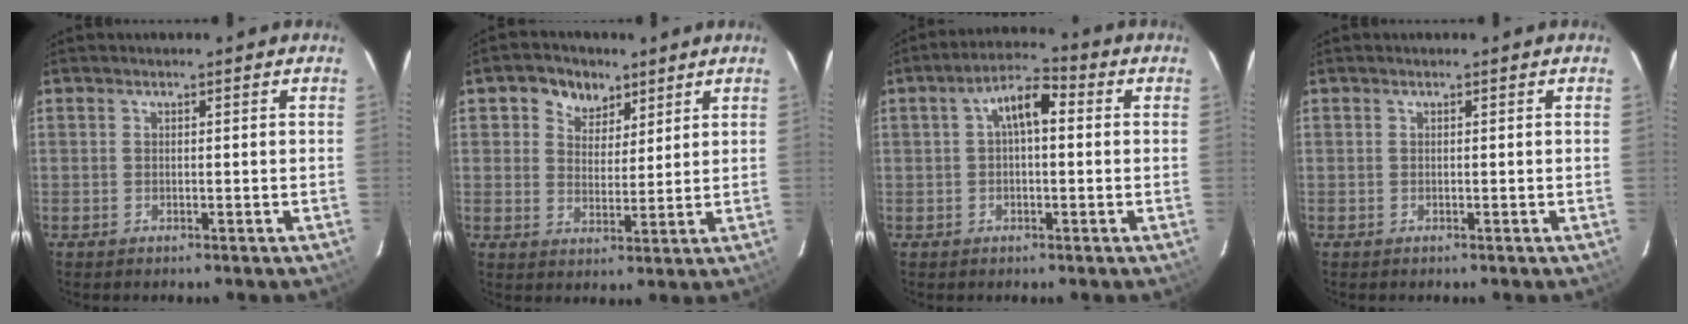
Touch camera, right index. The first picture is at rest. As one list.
[{"total": 6.7, "force": [3.6, 5.1, 2.3], "torque": [-0.041, 0.012, 0.060]}, {"total": 6.4, "force": [1.0, 2.9, 5.6], "torque": [-0.101, 0.025, 0.015]}, {"total": 0.0}]